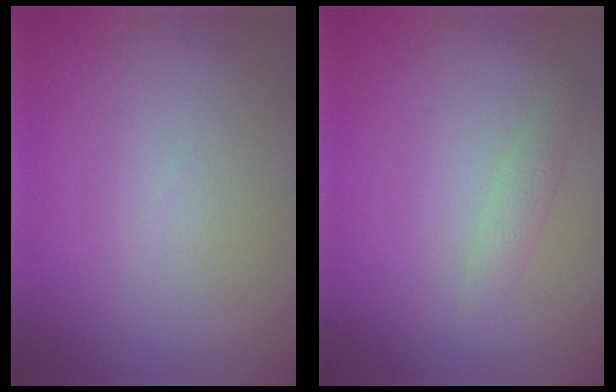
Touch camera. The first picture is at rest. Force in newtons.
{"total": 1.2, "press": 1.2, "slide": 0.0}